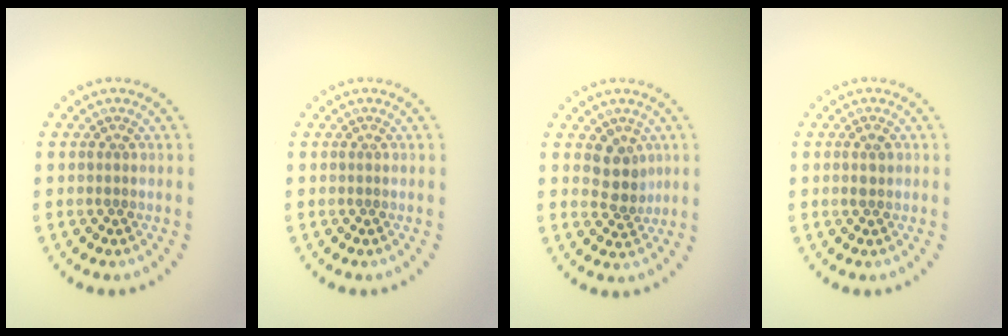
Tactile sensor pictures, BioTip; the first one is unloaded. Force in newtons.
{"total": 0.0}
{"total": 2.7, "press": 2.2, "slide": 1.5}
{"total": 1.1, "press": 1.1, "slide": 0.2}